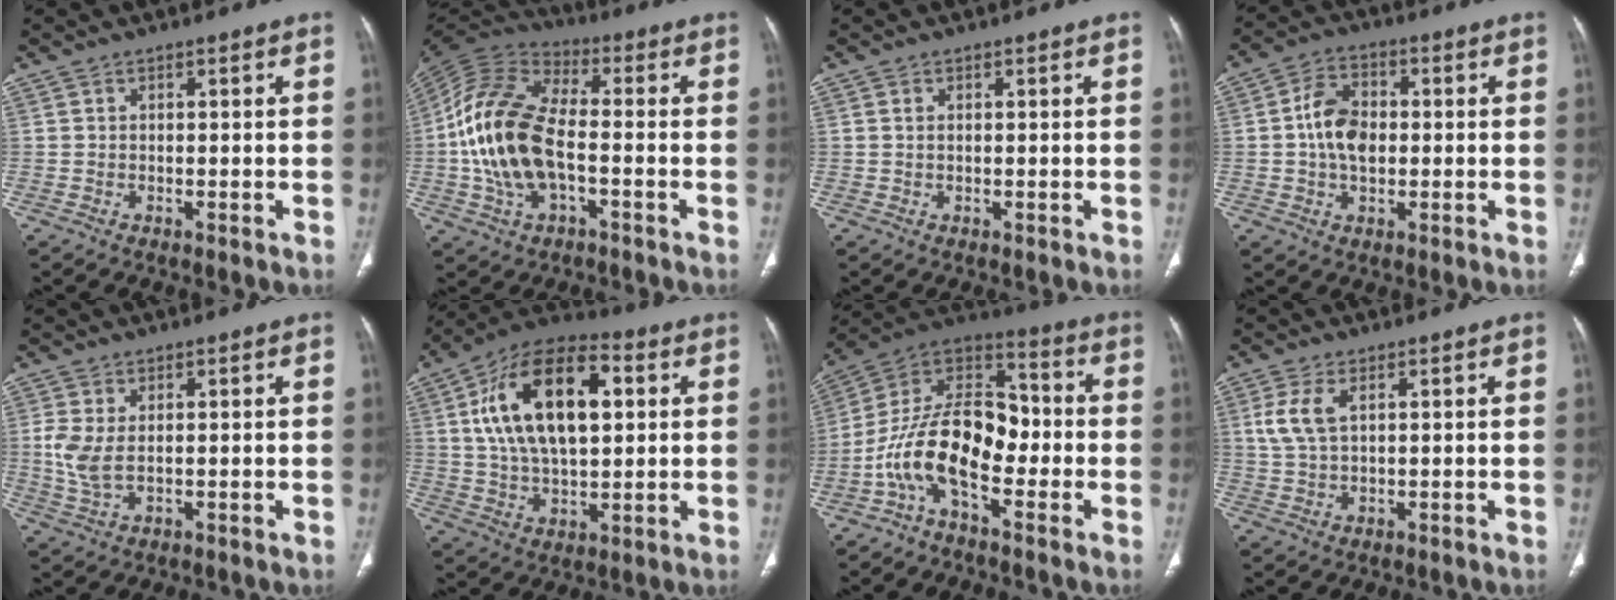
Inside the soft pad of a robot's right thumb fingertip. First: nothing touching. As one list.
[{"total": 17.5, "force": [-2.6, 9.2, 14.6], "torque": [-0.294, 0.028, -0.053]}, {"total": 0.6, "force": [0.2, 0.4, 0.4], "torque": [-0.013, 0.003, 0.004]}, {"total": 8.4, "force": [0.1, 5.7, 6.2], "torque": [-0.098, 0.014, -0.004]}, {"total": 4.8, "force": [0.6, 2.5, 4.1], "torque": [-0.098, -0.005, 0.017]}, {"total": 20.9, "force": [4.8, 10.9, 17.1], "torque": [-0.279, 0.010, 0.076]}, {"total": 16.4, "force": [-5.1, 8.6, 13.0], "torque": [-0.216, 0.070, -0.101]}, {"total": 5.4, "force": [1.8, 2.7, 4.4], "torque": [-0.108, 0.003, 0.040]}]